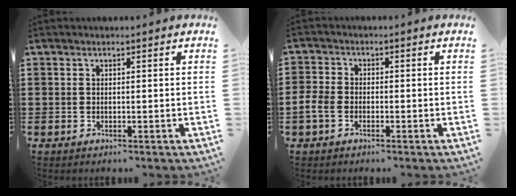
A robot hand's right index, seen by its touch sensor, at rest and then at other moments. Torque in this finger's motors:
{"motor_torque": [1.15, 0.99, 0.26, 0.04]}